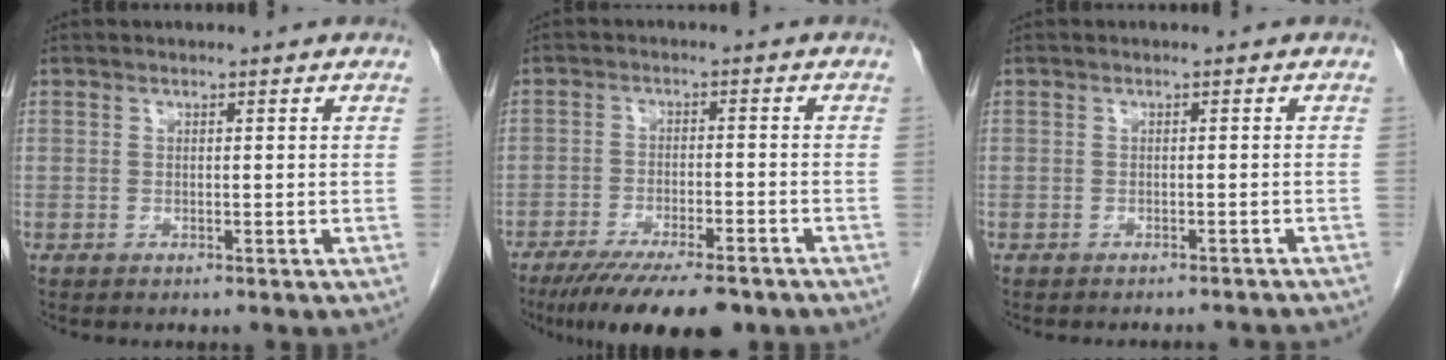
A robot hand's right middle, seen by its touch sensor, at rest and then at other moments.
{"total": 13.5, "force": [-10.8, 3.0, 7.7], "torque": [-0.112, -0.017, -0.166]}
{"total": 6.9, "force": [-6.6, 0.7, 1.7], "torque": [-0.017, -0.008, -0.069]}